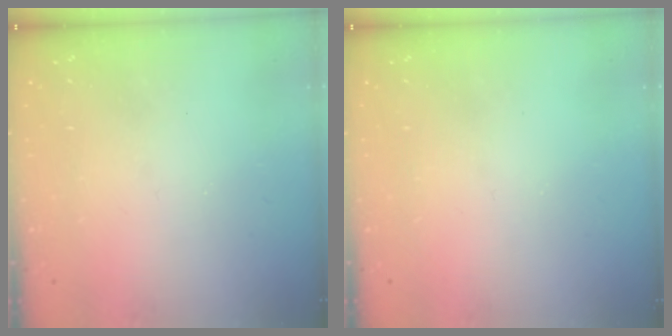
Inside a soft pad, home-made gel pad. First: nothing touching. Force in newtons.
{"total": 0.0}